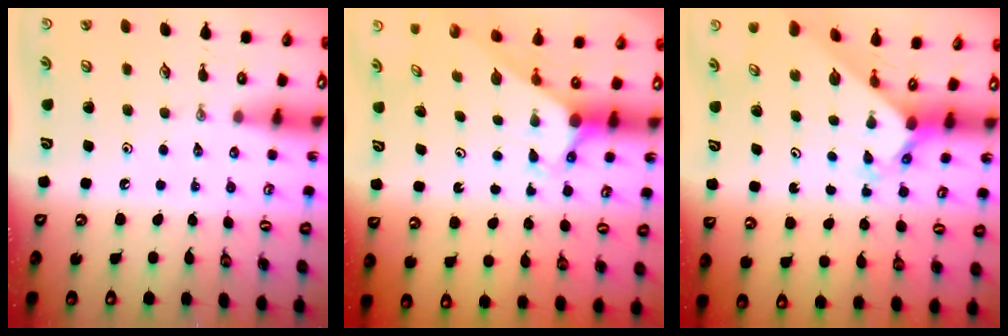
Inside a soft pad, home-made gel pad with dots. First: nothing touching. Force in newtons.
{"total": 2.7, "press": 2.7, "slide": 0.0}
{"total": 2.3, "press": 2.3, "slide": 0.2}